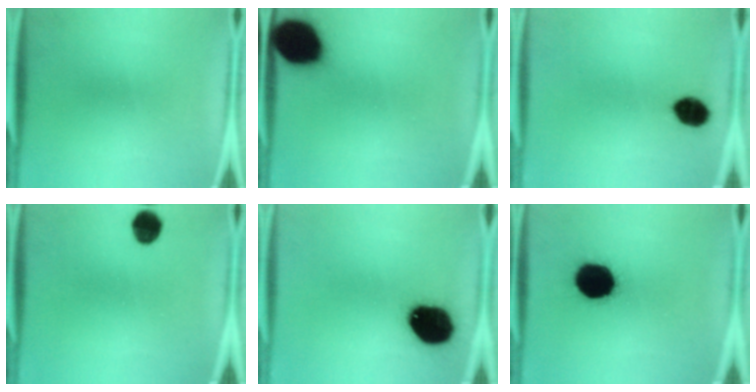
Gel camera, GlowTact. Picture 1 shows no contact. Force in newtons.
{"total": 18.2}
{"total": 6.5}
{"total": 5.9}
{"total": 16.3}
{"total": 18.4}